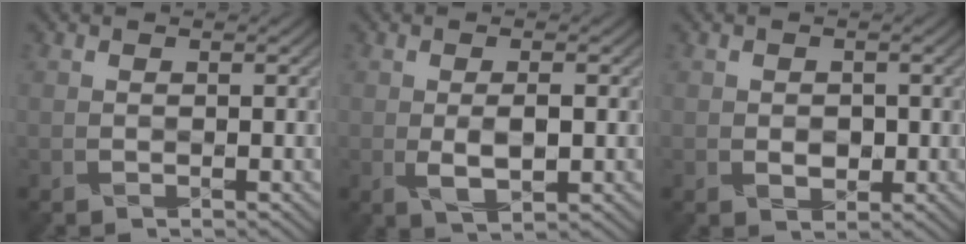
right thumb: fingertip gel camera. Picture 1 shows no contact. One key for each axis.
{"total": 3.0, "fx": -0.2, "fy": 1.0, "fz": 2.8, "tx": -0.057, "ty": -0.003, "tz": 0.001}
{"total": 1.4, "fx": -0.1, "fy": 1.2, "fz": 0.6, "tx": -0.010, "ty": -0.006, "tz": 0.005}